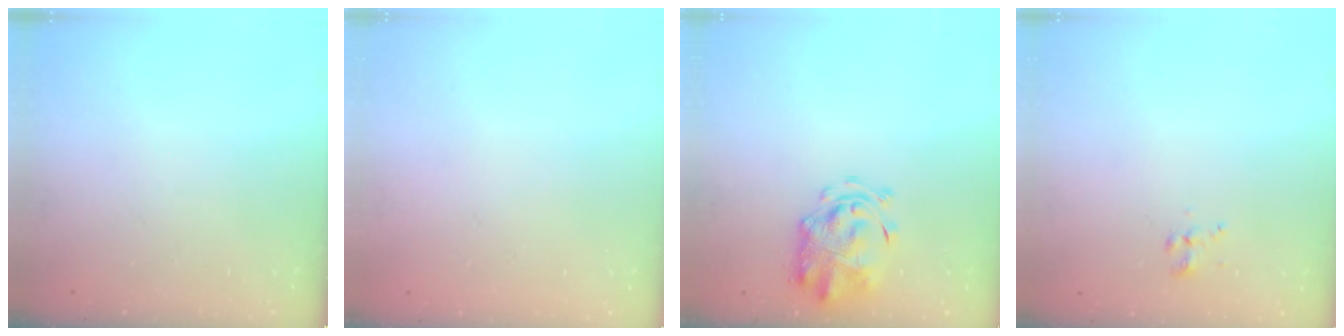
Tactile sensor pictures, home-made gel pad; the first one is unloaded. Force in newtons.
{"total": 1.8, "press": 1.8, "slide": 0.2}
{"total": 4.0, "press": 3.7, "slide": 1.3}
{"total": 2.1, "press": 1.8, "slide": 1.1}